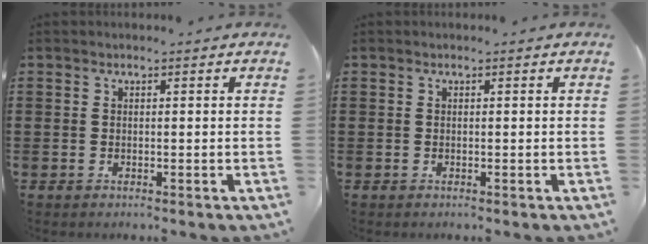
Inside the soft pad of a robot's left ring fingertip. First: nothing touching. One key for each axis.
{"total": 0.0}